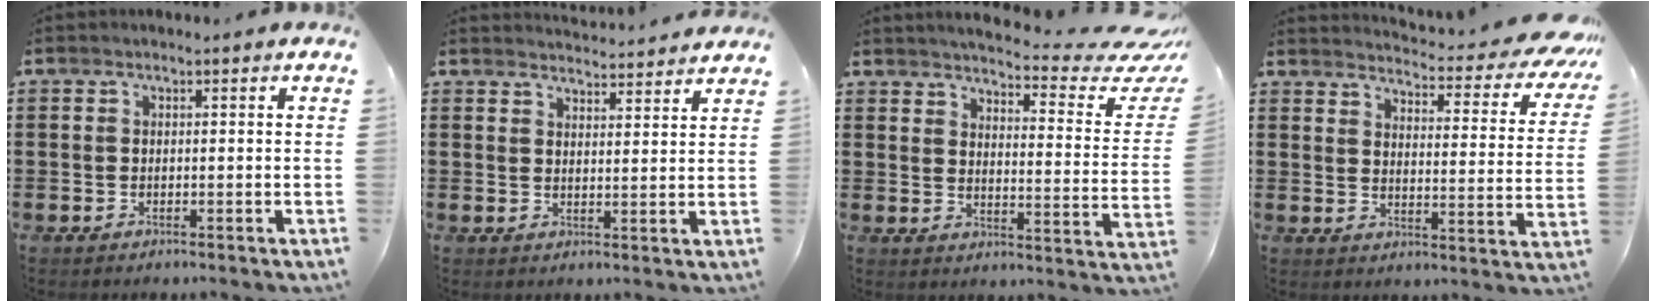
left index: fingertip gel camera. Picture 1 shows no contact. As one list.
[{"total": 3.2, "force": [3.2, -0.1, -0.1], "torque": [0.000, -0.022, 0.057]}, {"total": 4.4, "force": [3.8, -0.1, 2.2], "torque": [-0.039, -0.042, 0.052]}, {"total": 3.9, "force": [3.5, 0.1, 1.7], "torque": [-0.037, -0.036, 0.051]}]